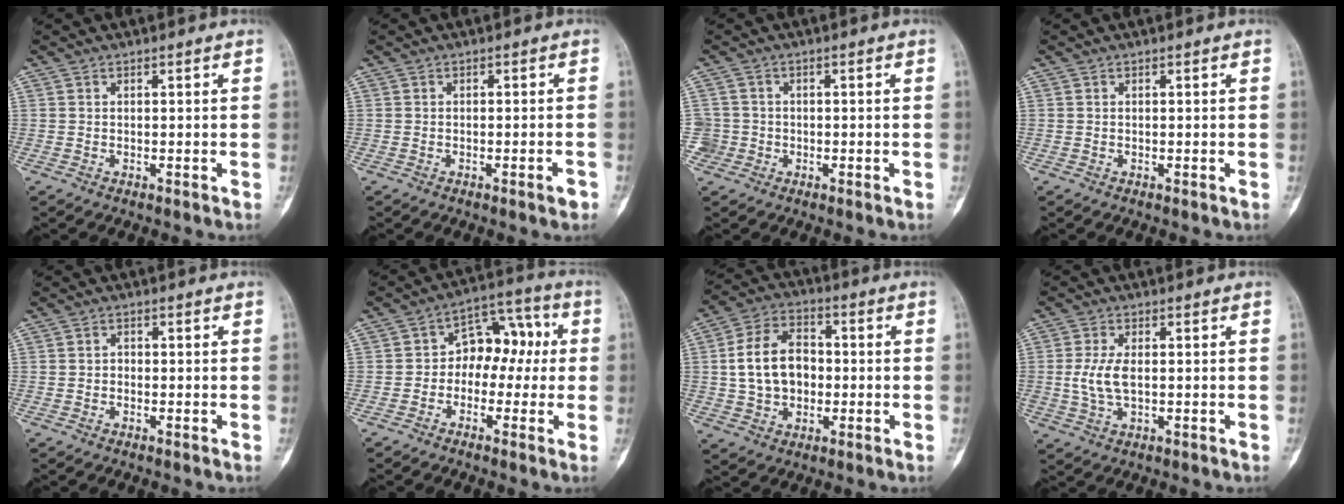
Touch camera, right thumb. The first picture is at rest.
{"total": 1.9, "force": [-1.0, 0.4, 1.5], "torque": [-0.023, 0.003, -0.015]}
{"total": 3.2, "force": [-0.9, 3.1, -0.2], "torque": [0.019, 0.014, -0.021]}
{"total": 0.0}
{"total": 1.0, "force": [-0.3, 0.9, 0.4], "torque": [0.003, 0.005, -0.010]}
{"total": 10.3, "force": [-0.3, 7.4, 7.2], "torque": [-0.063, 0.044, -0.020]}
{"total": 12.5, "force": [0.1, 9.0, 8.7], "torque": [-0.134, 0.021, -0.002]}
{"total": 5.8, "force": [0.0, 3.0, 5.0], "torque": [-0.113, 0.000, 0.001]}